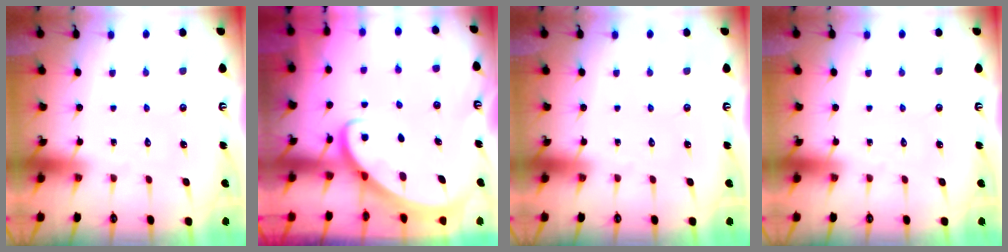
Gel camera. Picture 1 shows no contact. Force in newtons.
{"total": 4.0, "press": 3.9, "slide": 0.3}
{"total": 0.0}
{"total": 0.0}